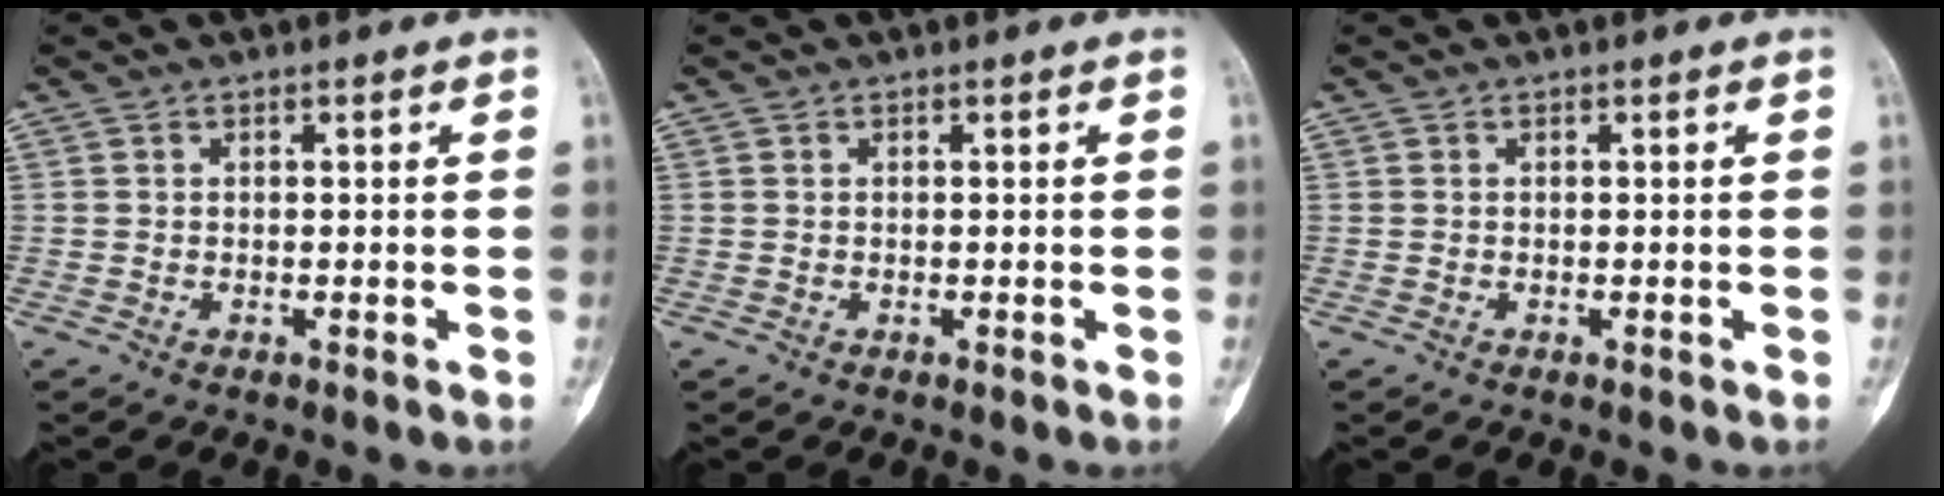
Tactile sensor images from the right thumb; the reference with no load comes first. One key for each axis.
{"total": 0.0}
{"total": 0.0}